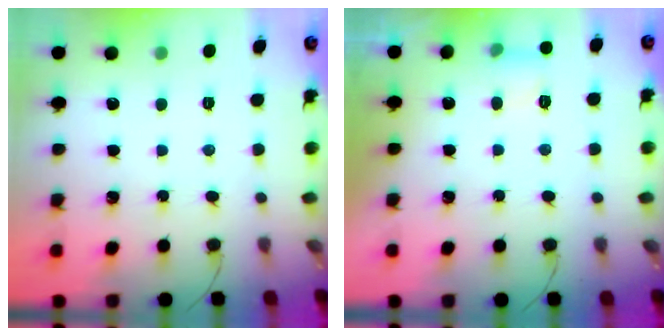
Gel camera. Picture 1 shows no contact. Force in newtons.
{"total": 3.8, "press": 3.6, "slide": 1.1}